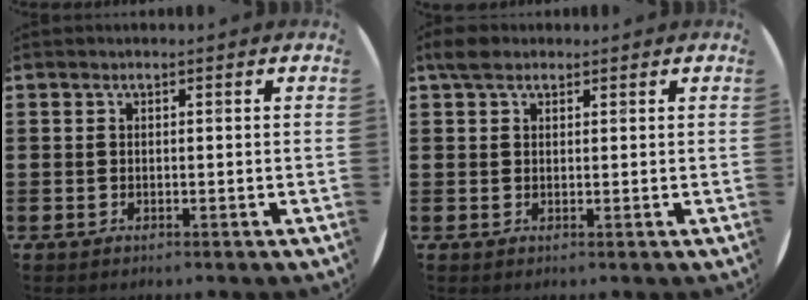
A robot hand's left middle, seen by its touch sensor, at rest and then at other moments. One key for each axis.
{"total": 2.2, "fx": 1.7, "fy": 1.1, "fz": 0.9, "tx": -0.004, "ty": 0.002, "tz": 0.028}